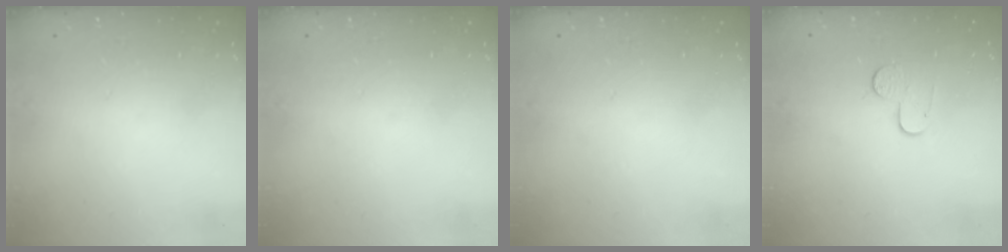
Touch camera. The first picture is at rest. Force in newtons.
{"total": 0.0}
{"total": 0.0}
{"total": 7.1, "press": 7.1, "slide": 0.6}